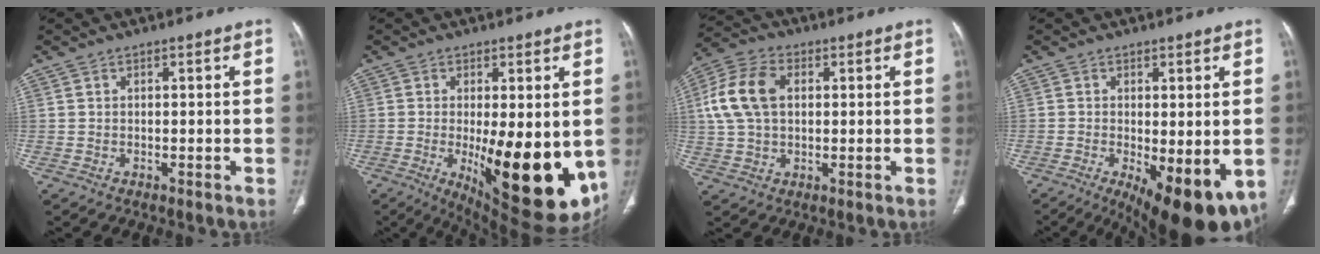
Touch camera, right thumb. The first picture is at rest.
{"total": 19.8, "force": [-3.3, 6.9, 18.2], "torque": [-0.217, -0.034, -0.023]}
{"total": 11.3, "force": [2.0, 7.4, 8.3], "torque": [-0.170, 0.019, 0.035]}
{"total": 15.2, "force": [-5.5, 5.7, 12.9], "torque": [-0.155, -0.024, -0.068]}